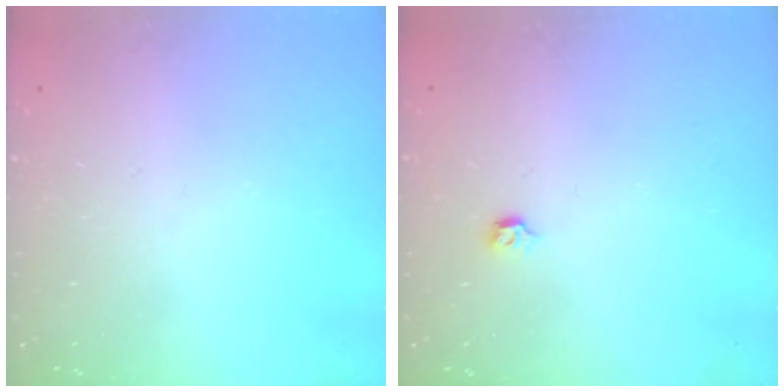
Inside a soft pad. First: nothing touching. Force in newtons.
{"total": 2.8, "press": 2.7, "slide": 0.8}